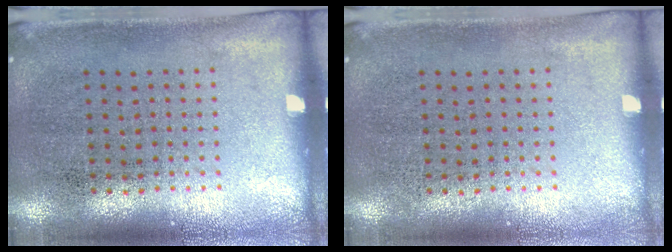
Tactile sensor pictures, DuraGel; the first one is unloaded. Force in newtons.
{"total": 0.0}